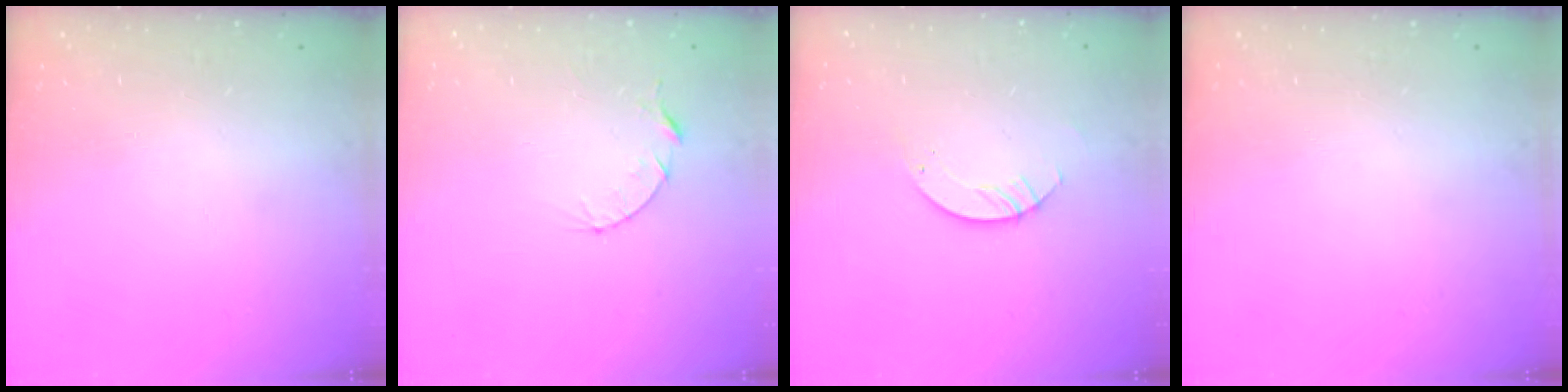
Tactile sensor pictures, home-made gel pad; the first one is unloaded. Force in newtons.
{"total": 4.3, "press": 4.2, "slide": 0.4}
{"total": 3.5, "press": 3.5, "slide": 0.1}
{"total": 0.0}